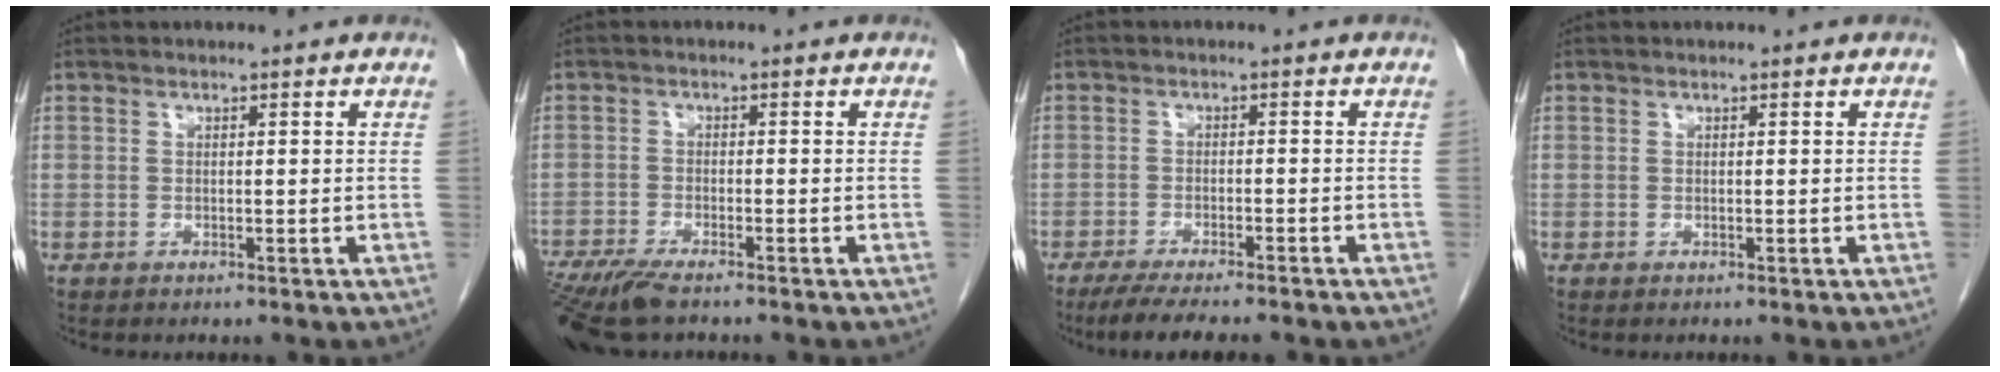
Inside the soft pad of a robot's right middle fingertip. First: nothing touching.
{"total": 8.1, "force": [-6.4, 1.3, 4.7], "torque": [-0.083, -0.020, -0.112]}
{"total": 9.3, "force": [-7.6, 1.2, 5.1], "torque": [-0.070, -0.015, -0.111]}
{"total": 0.0}